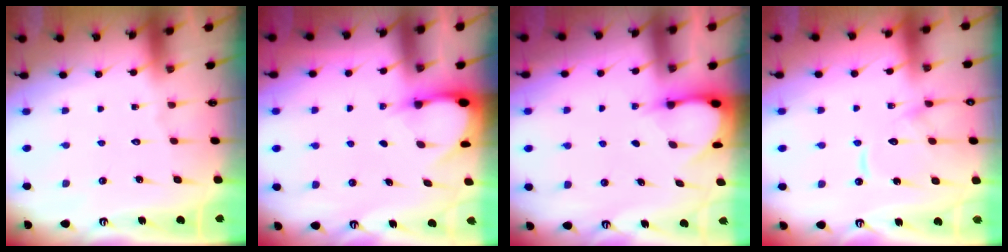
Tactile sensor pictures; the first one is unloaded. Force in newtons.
{"total": 2.9, "press": 2.9, "slide": 0.3}
{"total": 3.1, "press": 3.1, "slide": 0.4}
{"total": 12.6, "press": 12.5, "slide": 1.3}